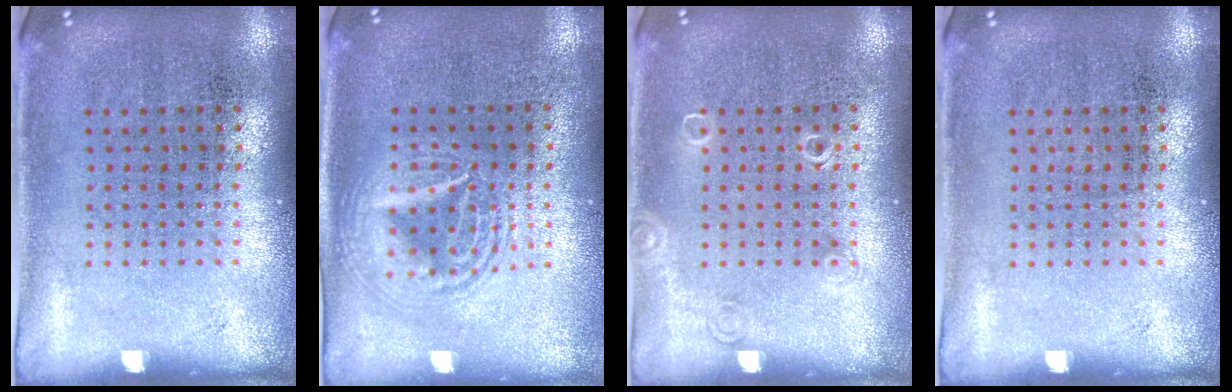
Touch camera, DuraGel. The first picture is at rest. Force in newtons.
{"total": 2.9, "press": 2.8, "slide": 0.3}
{"total": 1.0, "press": 1.0, "slide": 0.2}
{"total": 0.0}